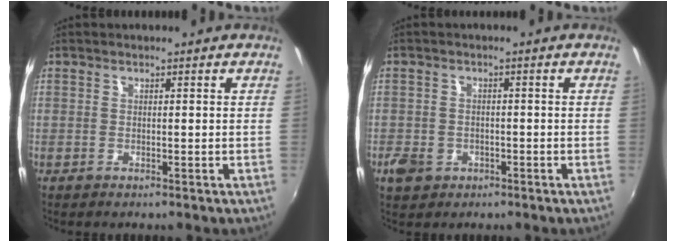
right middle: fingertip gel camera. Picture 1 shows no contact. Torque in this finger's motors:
{"motor_torque": [0.32, -0.32, 0.21, 0.04]}